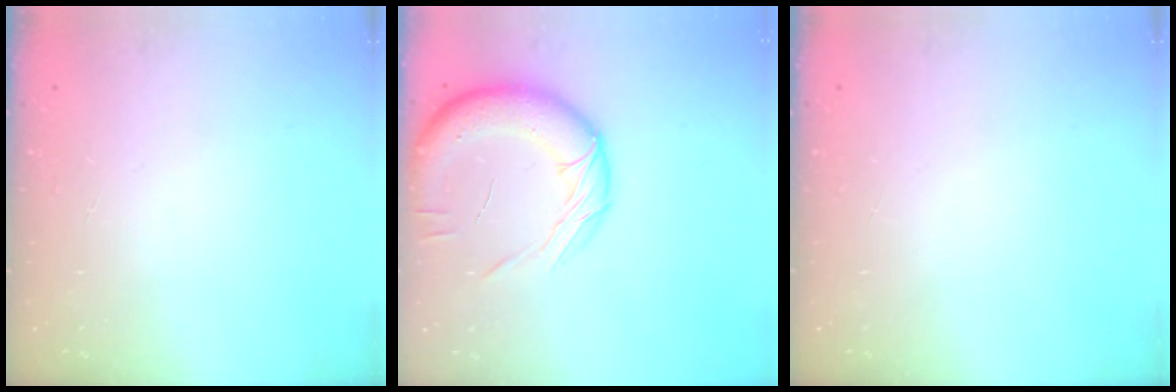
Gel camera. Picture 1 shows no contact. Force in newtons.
{"total": 15.7, "press": 15.6, "slide": 1.7}
{"total": 0.0}